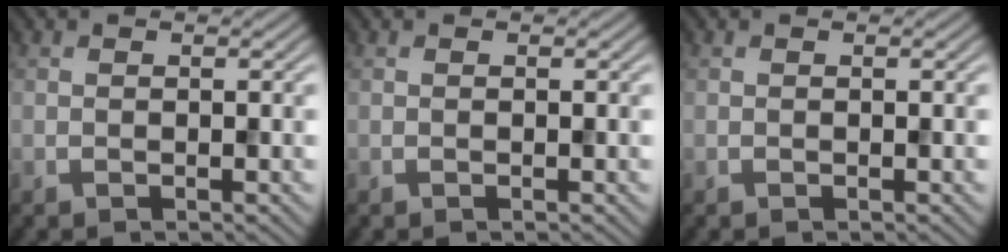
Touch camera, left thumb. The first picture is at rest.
{"total": 0.0}
{"total": 0.0}